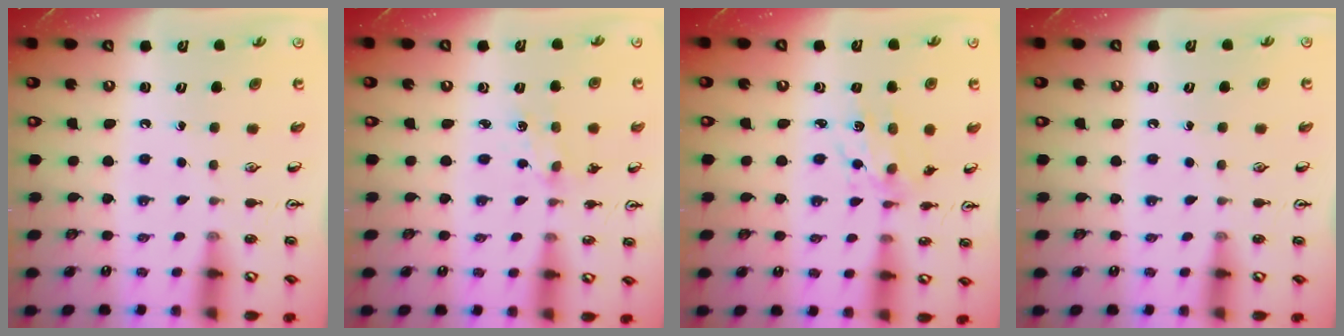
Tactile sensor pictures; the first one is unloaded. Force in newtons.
{"total": 2.5, "press": 2.4, "slide": 0.4}
{"total": 6.3, "press": 6.3, "slide": 0.3}
{"total": 0.0}